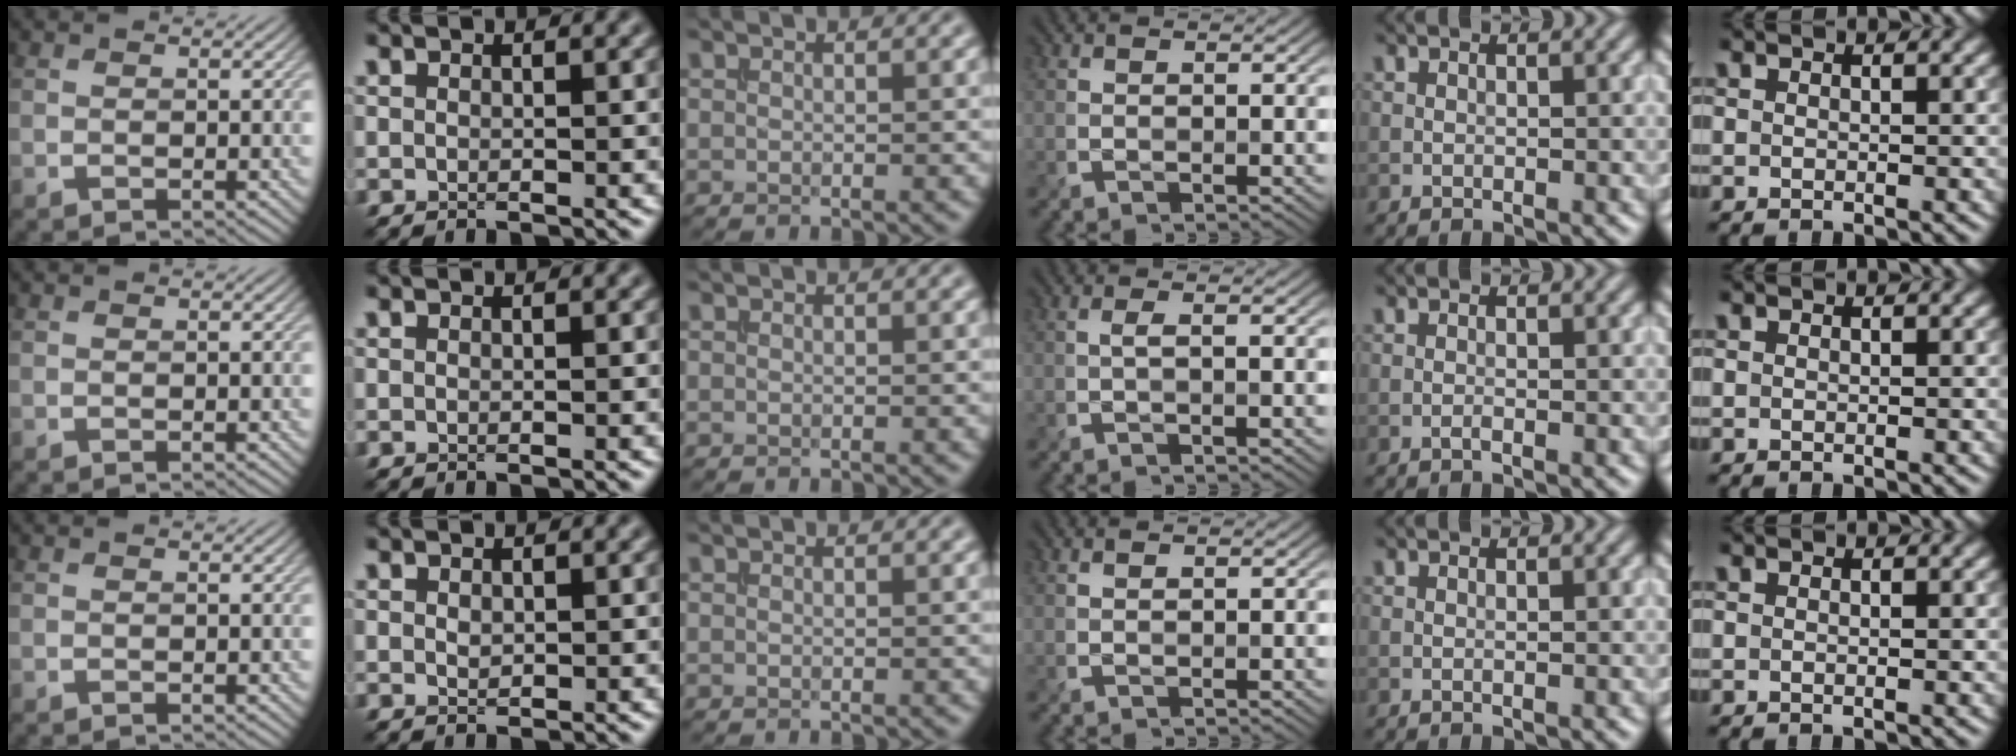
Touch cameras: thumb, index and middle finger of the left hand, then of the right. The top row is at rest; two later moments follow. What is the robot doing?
{"motion": "insert", "object": "drawer"}